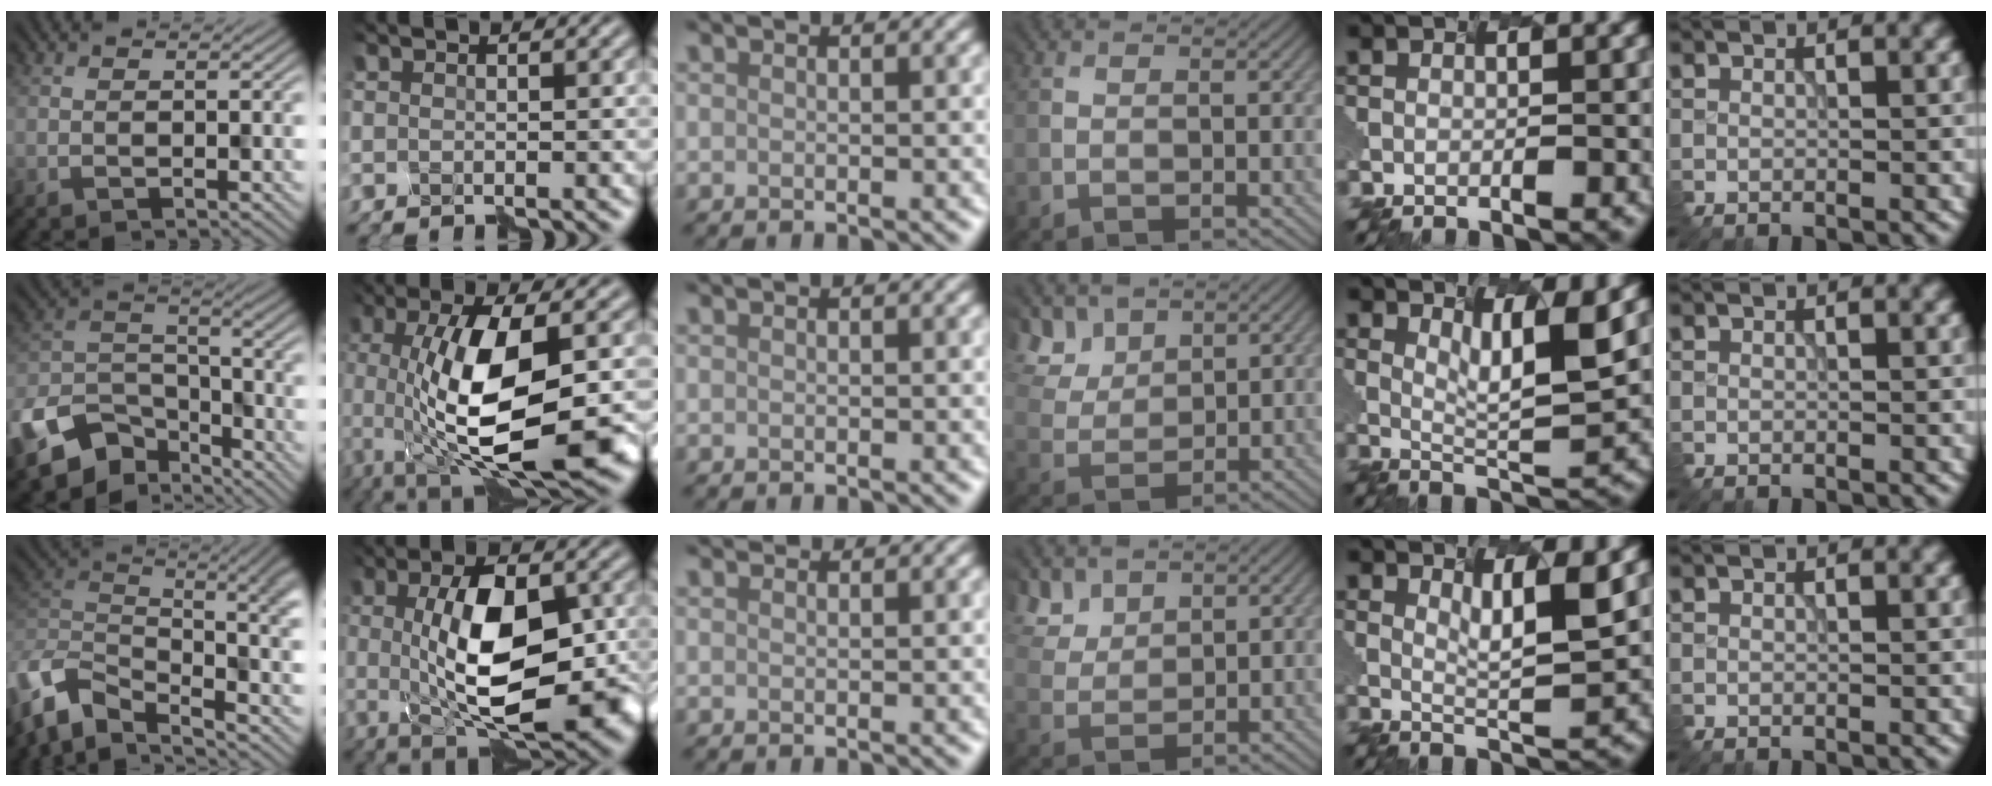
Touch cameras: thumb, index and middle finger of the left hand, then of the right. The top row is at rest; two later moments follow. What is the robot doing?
{"motion": "disassemble", "object": "puzzle pieces"}